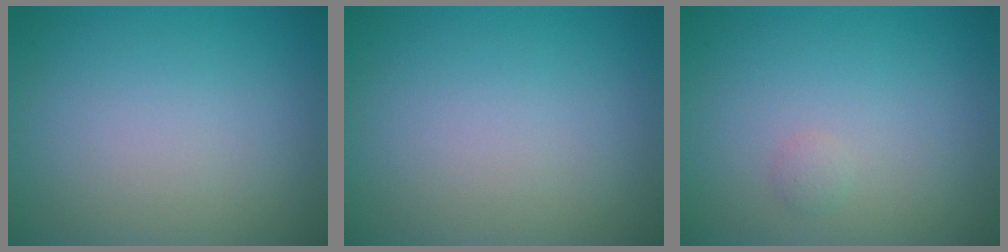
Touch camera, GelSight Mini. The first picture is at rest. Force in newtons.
{"total": 0.0}
{"total": 0.6, "press": 0.6, "slide": 0.0}